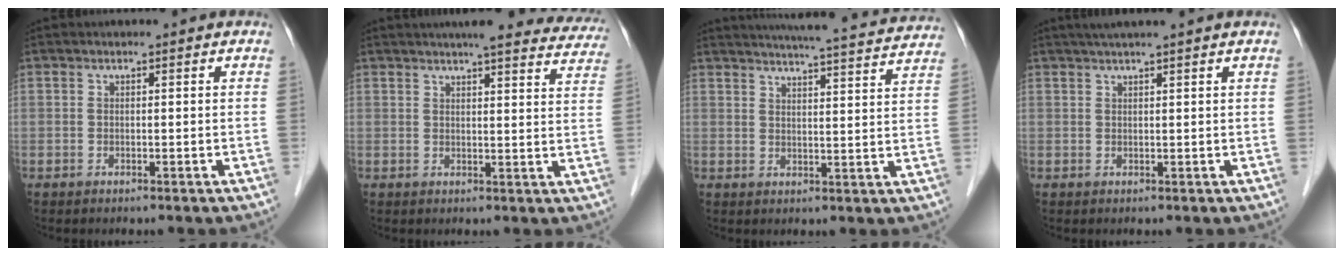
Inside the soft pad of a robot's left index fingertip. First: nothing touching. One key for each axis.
{"total": 19.2, "fx": 17.7, "fy": 2.8, "fz": 6.9, "tx": -0.076, "ty": -0.023, "tz": 0.194}
{"total": 20.1, "fx": 19.0, "fy": 0.8, "fz": 6.5, "tx": -0.096, "ty": -0.023, "tz": 0.227}
{"total": 4.1, "fx": 3.3, "fy": -0.8, "fz": 2.4, "tx": -0.031, "ty": 0.024, "tz": 0.055}